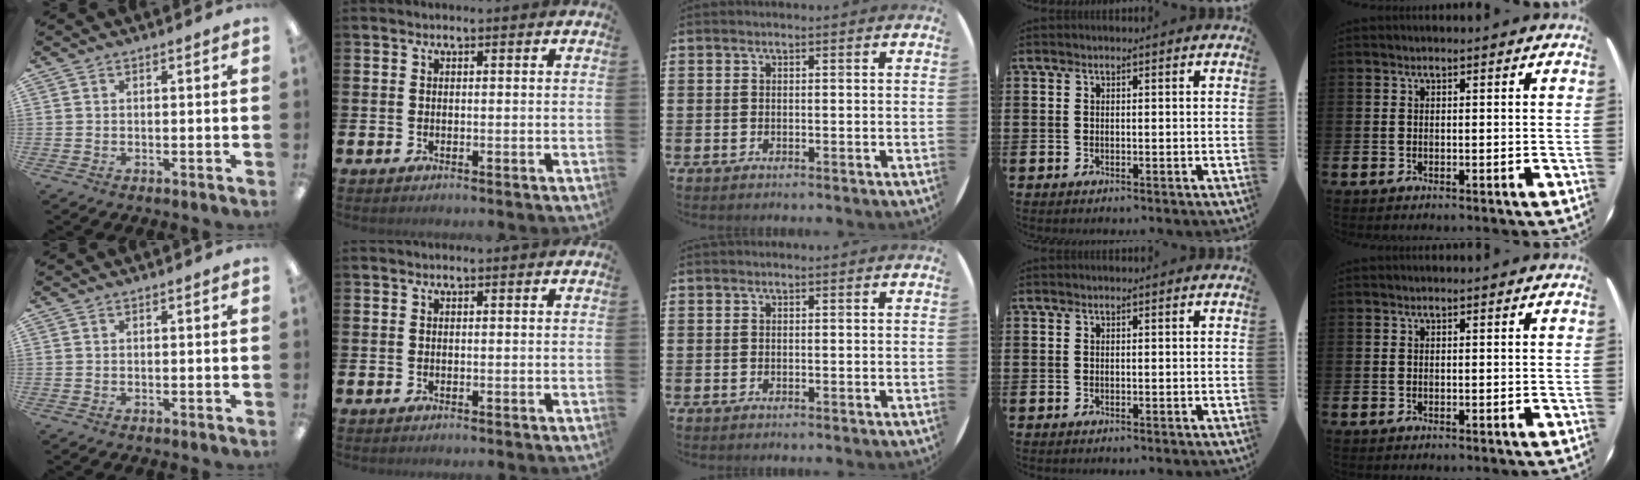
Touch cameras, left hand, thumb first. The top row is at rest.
{}